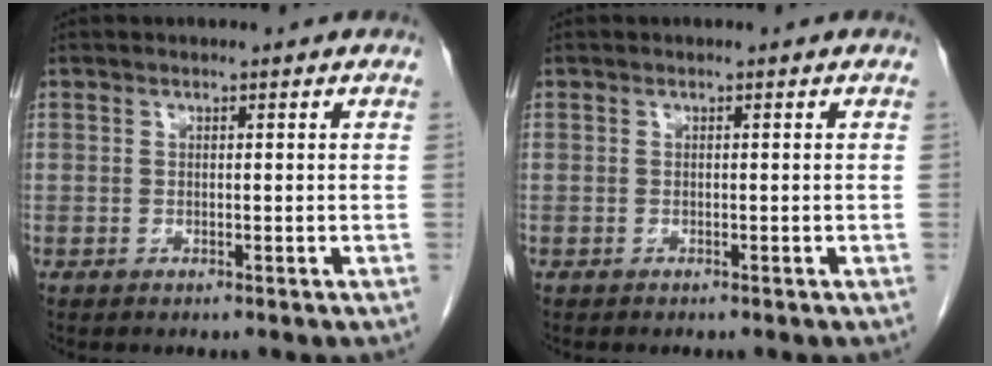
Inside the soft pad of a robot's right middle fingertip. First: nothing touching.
{"total": 0.0}